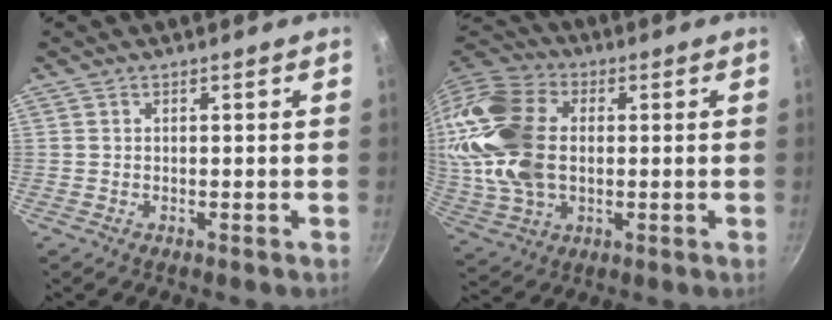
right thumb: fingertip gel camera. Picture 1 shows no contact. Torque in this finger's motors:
{"motor_torque": [2.51, 2.50, 0.73, -0.27, 0.40]}